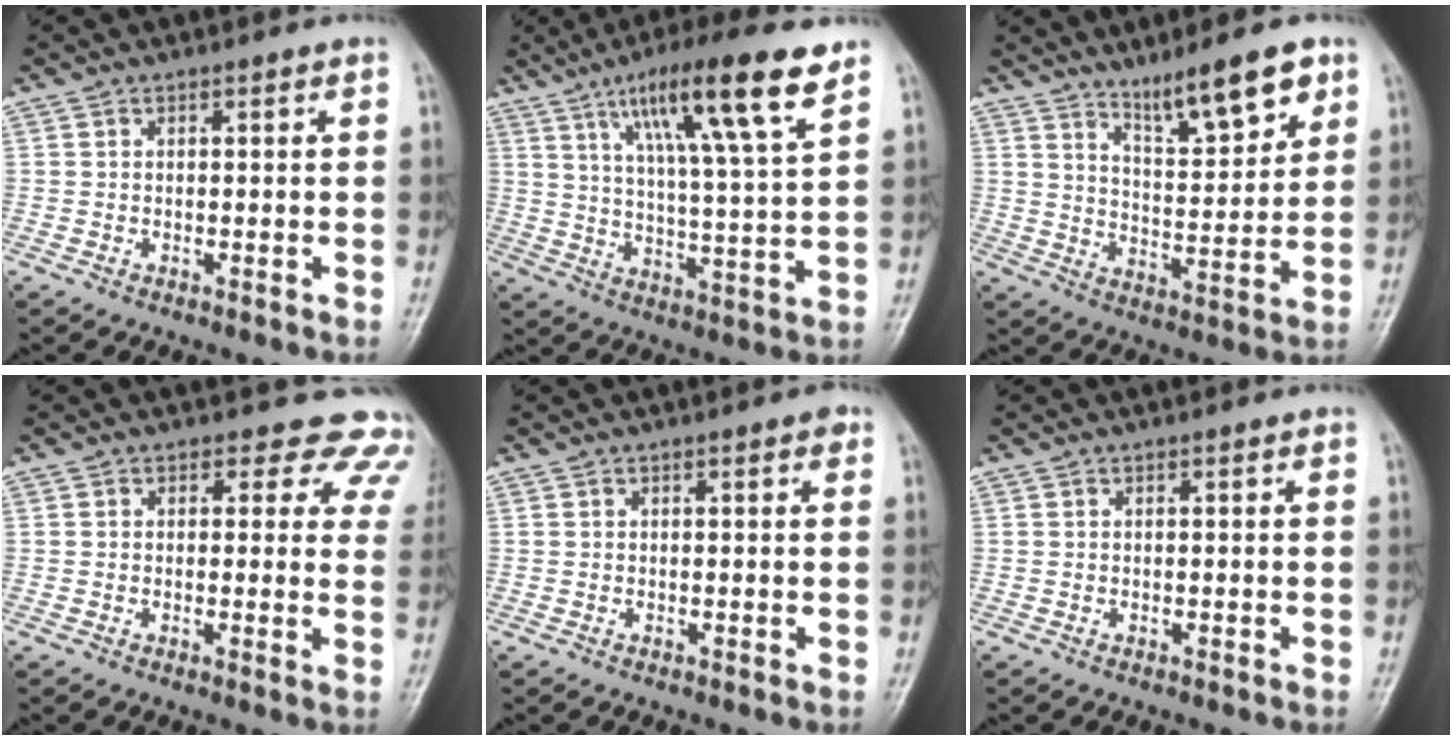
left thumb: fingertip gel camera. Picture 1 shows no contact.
{"total": 16.8, "force": [9.4, 2.0, 13.8], "torque": [-0.224, -0.032, 0.156]}
{"total": 11.6, "force": [7.8, 2.7, 8.1], "torque": [-0.111, -0.051, 0.134]}
{"total": 8.5, "force": [6.8, 4.7, 1.9], "torque": [0.033, -0.023, 0.044]}
{"total": 1.2, "force": [0.6, 0.5, 0.9], "torque": [-0.010, 0.001, 0.005]}
{"total": 0.0}